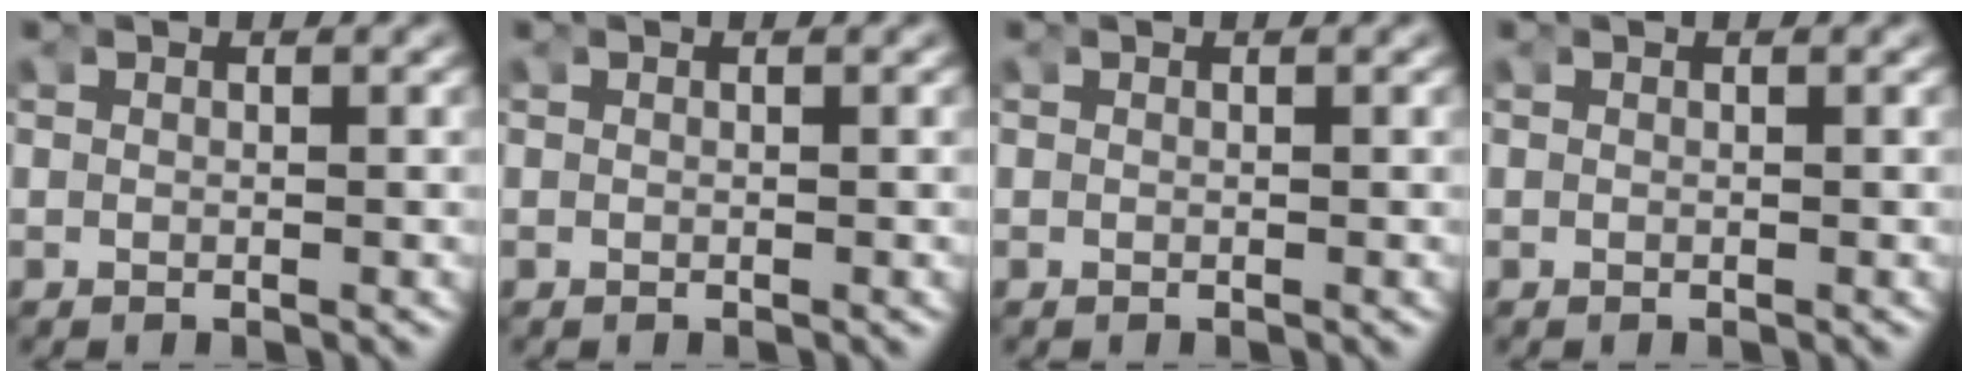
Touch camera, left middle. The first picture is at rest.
{"total": 0.0}
{"total": 0.0}
{"total": 0.0}